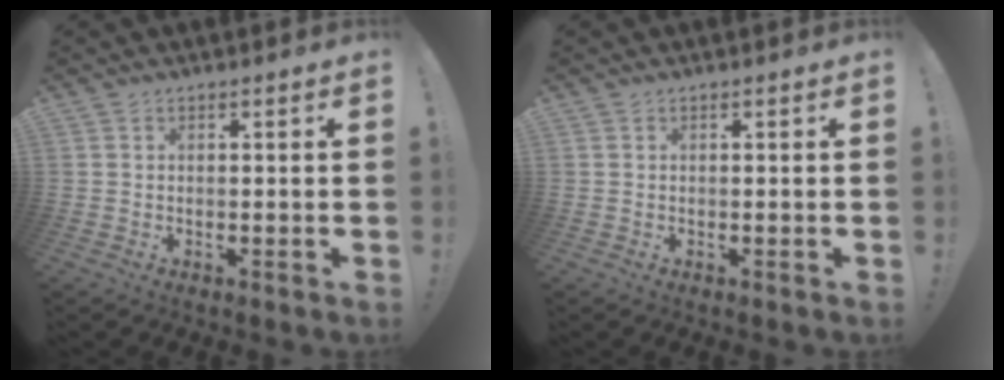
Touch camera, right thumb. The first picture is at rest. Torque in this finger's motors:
{"motor_torque": [0.00, 0.00, 0.00, 0.00, 0.00]}